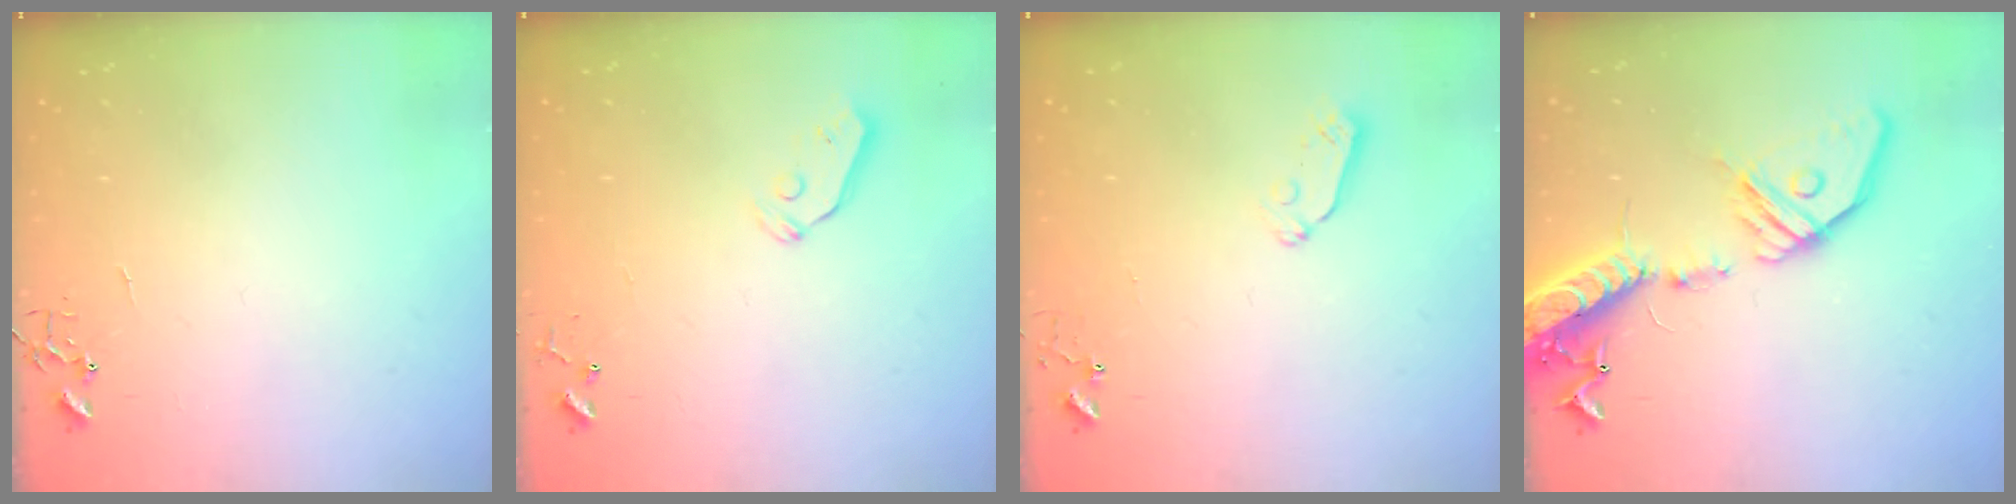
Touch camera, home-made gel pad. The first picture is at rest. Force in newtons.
{"total": 4.9, "press": 4.8, "slide": 0.8}
{"total": 3.7, "press": 3.6, "slide": 0.5}
{"total": 19.7, "press": 19.4, "slide": 3.9}